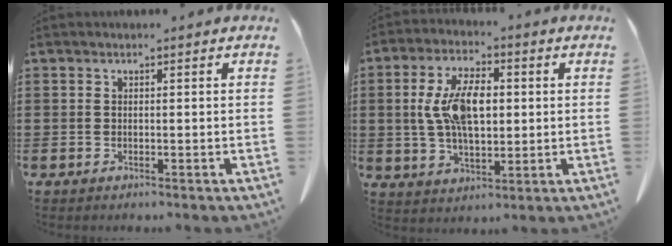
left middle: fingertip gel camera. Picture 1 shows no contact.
{"total": 9.9, "force": [1.2, 4.8, 8.6], "torque": [-0.186, 0.011, 0.016]}